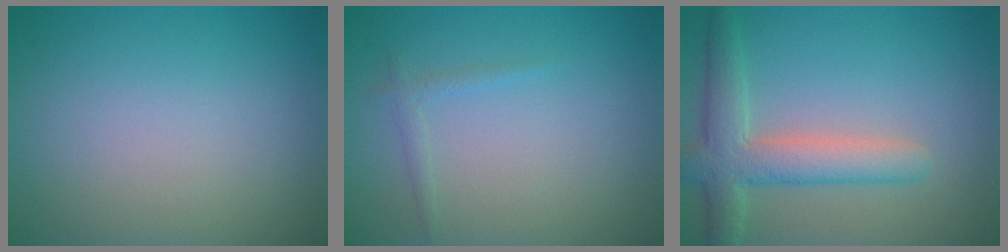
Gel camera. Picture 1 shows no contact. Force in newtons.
{"total": 0.9, "press": 0.9, "slide": 0.1}
{"total": 5.0, "press": 4.9, "slide": 0.4}